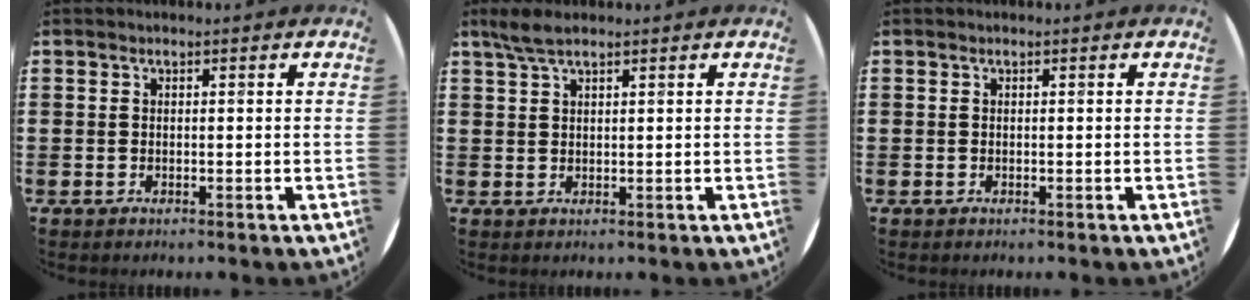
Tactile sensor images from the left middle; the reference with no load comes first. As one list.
[{"total": 2.8, "force": [2.2, 0.6, 1.7], "torque": [-0.037, 0.005, 0.039]}, {"total": 0.0}]